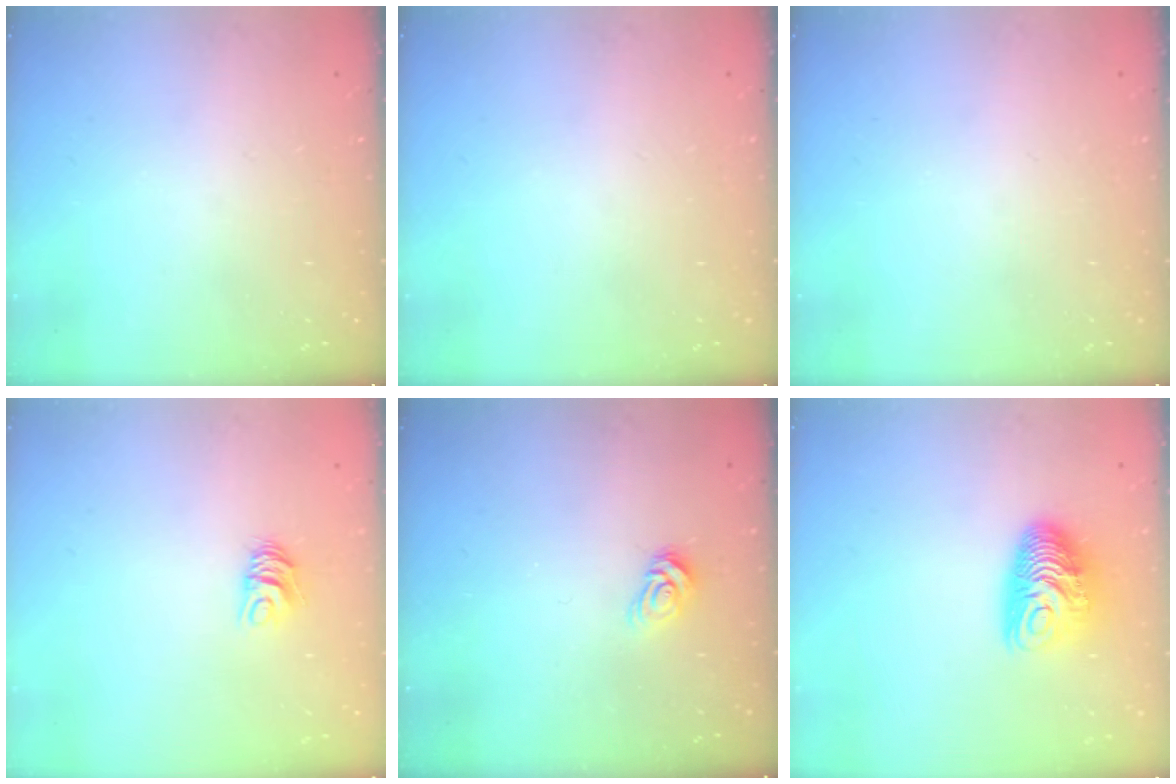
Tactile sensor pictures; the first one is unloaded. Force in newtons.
{"total": 0.0}
{"total": 0.0}
{"total": 6.2, "press": 6.2, "slide": 0.1}
{"total": 5.8, "press": 5.8, "slide": 0.4}
{"total": 10.3, "press": 10.3, "slide": 0.5}